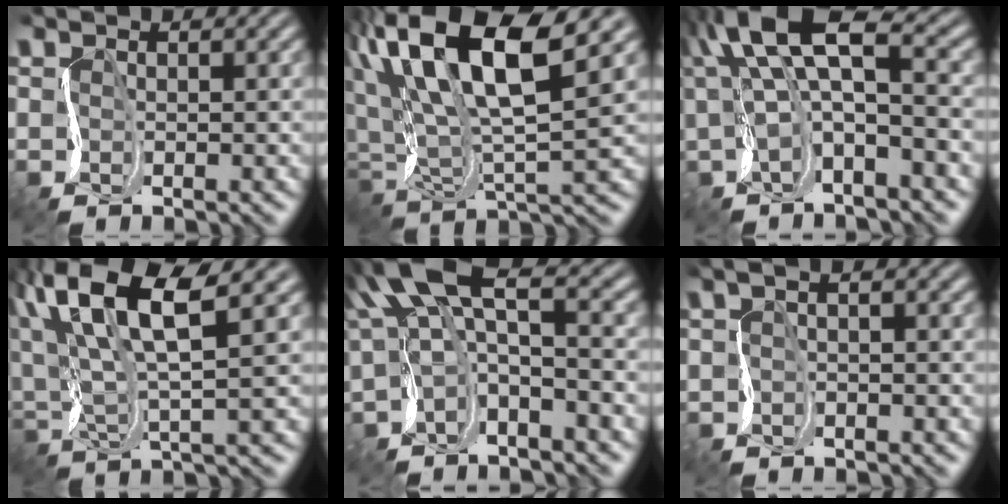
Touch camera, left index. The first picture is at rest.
{"total": 12.4, "force": [5.2, 4.1, 10.4], "torque": [-0.213, 0.020, 0.096]}
{"total": 8.1, "force": [1.9, 2.5, 7.4], "torque": [-0.146, 0.021, 0.027]}
{"total": 10.5, "force": [5.1, 2.6, 8.8], "torque": [-0.200, 0.023, 0.098]}
{"total": 6.5, "force": [1.3, 2.2, 5.9], "torque": [-0.113, 0.019, 0.011]}
{"total": 1.8, "force": [0.5, 0.6, 1.6], "torque": [-0.029, 0.011, -0.001]}